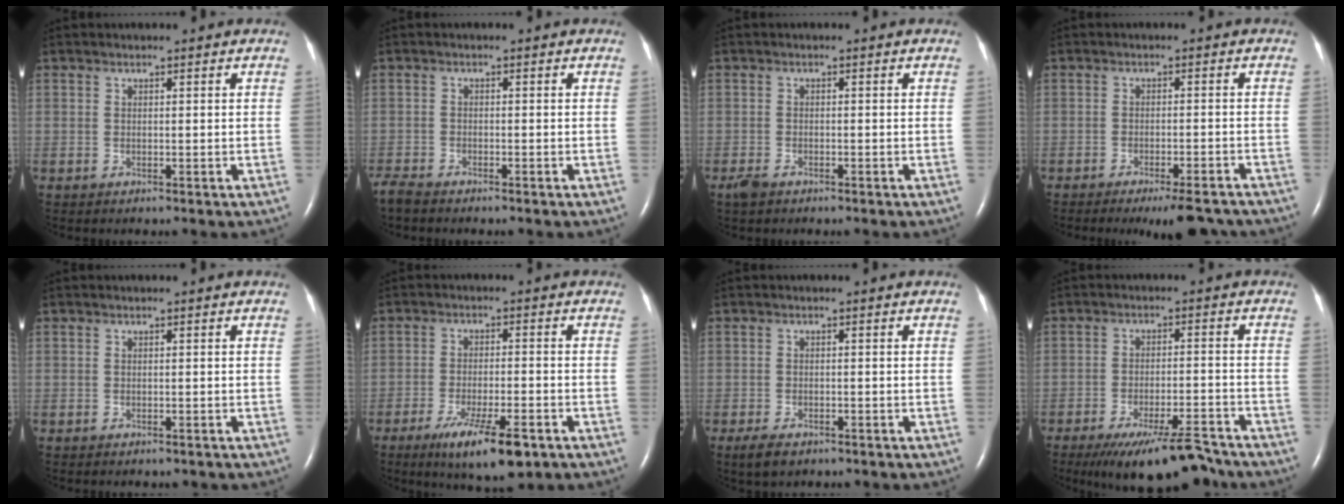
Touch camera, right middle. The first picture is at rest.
{"total": 2.9, "force": [-2.6, 0.6, 1.1], "torque": [-0.020, -0.008, -0.046]}
{"total": 1.9, "force": [-1.4, 0.8, 1.0], "torque": [-0.028, -0.003, -0.023]}
{"total": 8.0, "force": [-6.9, 1.3, 3.9], "torque": [-0.038, -0.009, -0.092]}
{"total": 0.9, "force": [-0.8, 0.3, 0.3], "torque": [-0.009, -0.002, -0.009]}
{"total": 10.0, "force": [-6.0, 1.8, 7.8], "torque": [-0.134, -0.021, -0.091]}
{"total": 3.0, "force": [-2.0, 1.4, 1.7], "torque": [-0.038, -0.005, -0.028]}
{"total": 12.0, "force": [-10.0, 2.0, 6.3], "torque": [-0.097, -0.008, -0.155]}